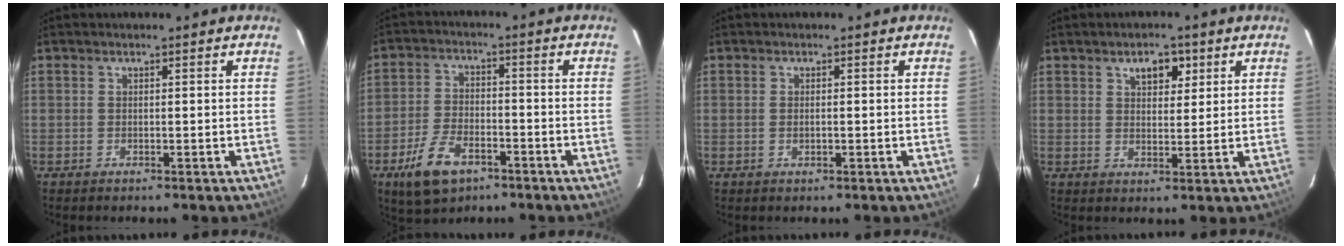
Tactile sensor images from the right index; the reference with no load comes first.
{"total": 10.1, "force": [-5.9, 5.2, 6.3], "torque": [-0.146, -0.003, -0.105]}
{"total": 0.9, "force": [-0.1, 0.4, 0.8], "torque": [-0.015, 0.001, -0.003]}
{"total": 4.8, "force": [2.5, 2.8, 2.9], "torque": [-0.039, 0.008, 0.042]}